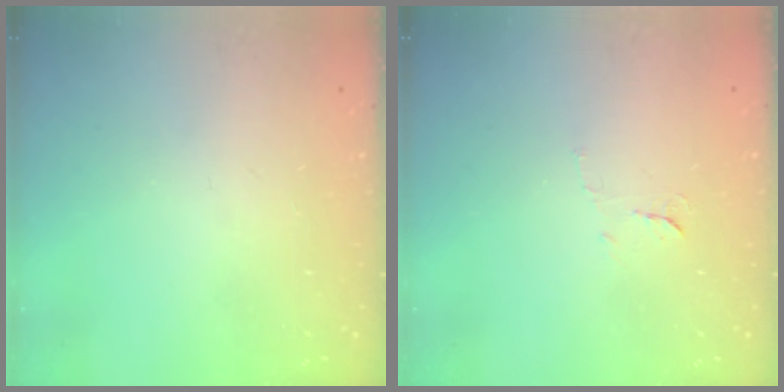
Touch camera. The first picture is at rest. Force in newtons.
{"total": 5.5, "press": 5.5, "slide": 0.4}